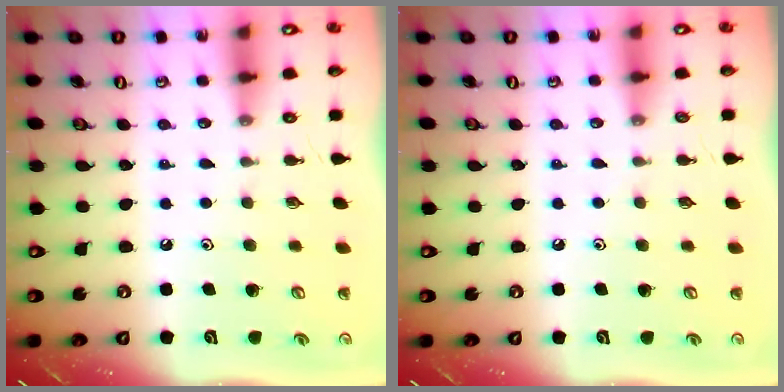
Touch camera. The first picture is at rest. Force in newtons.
{"total": 2.7, "press": 2.7, "slide": 0.3}